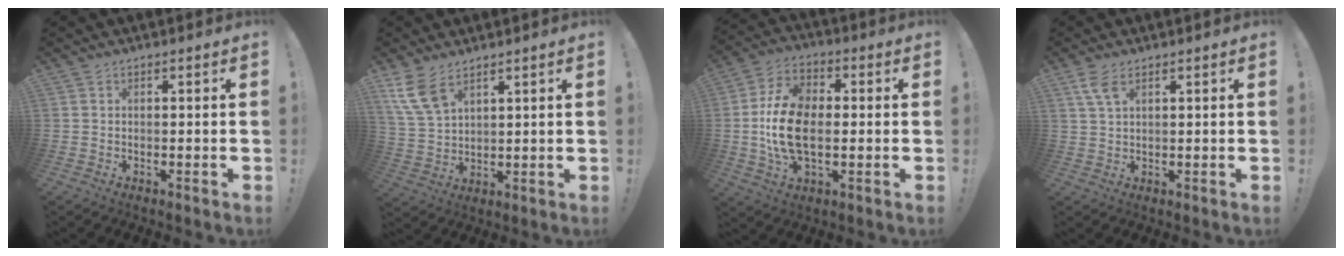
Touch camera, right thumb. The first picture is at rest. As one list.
[{"total": 8.8, "force": [5.9, 4.2, 5.0], "torque": [-0.093, -0.022, 0.118]}, {"total": 15.5, "force": [-1.5, 9.8, 11.9], "torque": [-0.228, 0.004, -0.027]}, {"total": 5.0, "force": [2.7, 2.1, 3.7], "torque": [-0.069, -0.005, 0.050]}]